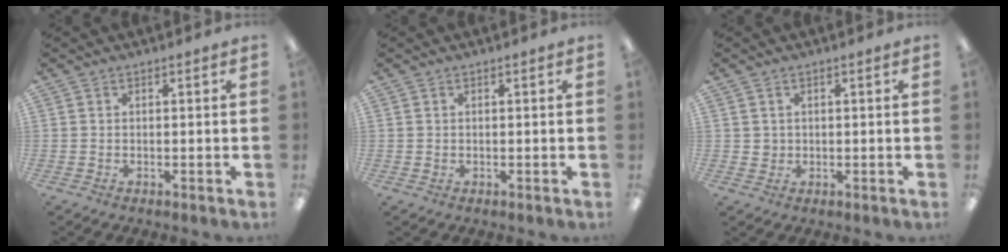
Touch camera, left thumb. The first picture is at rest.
{"total": 0.6, "force": [0.2, 0.6, 0.0], "torque": [0.000, 0.005, 0.003]}
{"total": 1.7, "force": [0.6, 1.6, 0.2], "torque": [-0.006, 0.005, 0.010]}